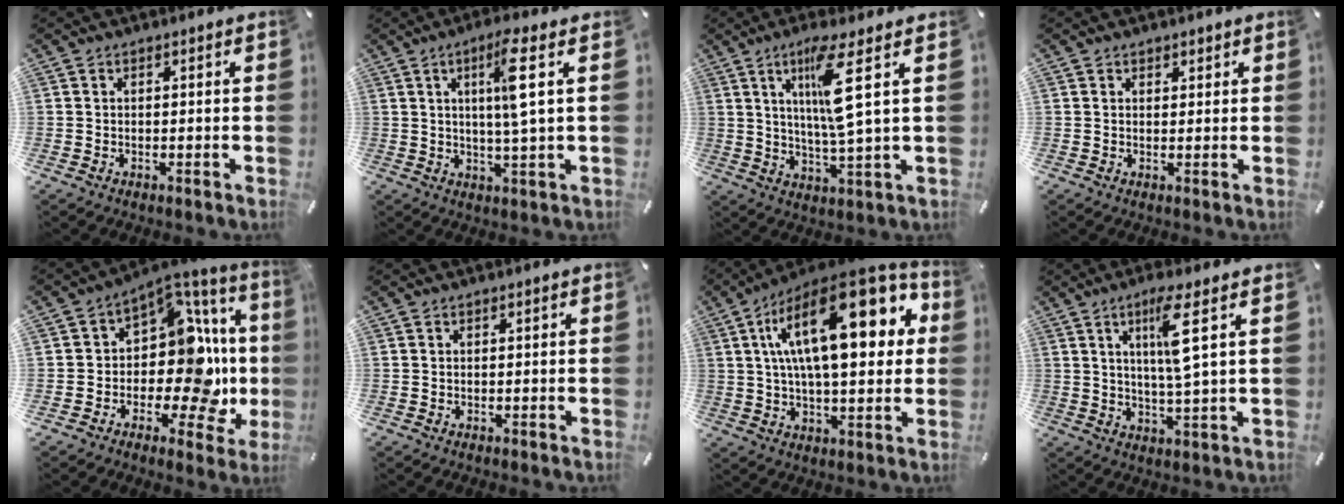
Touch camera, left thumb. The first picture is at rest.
{"total": 8.4, "force": [2.5, 0.1, 8.0], "torque": [-0.145, -0.005, 0.031]}
{"total": 11.4, "force": [4.2, 0.7, 10.5], "torque": [-0.201, -0.006, 0.061]}
{"total": 1.1, "force": [0.7, 0.9, -0.1], "torque": [0.010, -0.001, 0.012]}
{"total": 17.0, "force": [-1.4, 9.4, 14.1], "torque": [-0.208, -0.033, -0.029]}
{"total": 0.0}
{"total": 24.7, "force": [7.7, 10.4, 21.0], "torque": [-0.355, -0.028, 0.112]}
{"total": 8.8, "force": [3.2, 0.5, 8.2], "torque": [-0.151, -0.005, 0.046]}